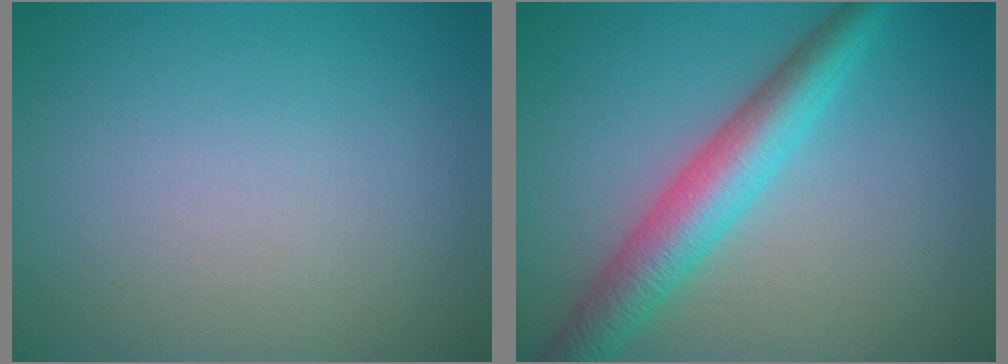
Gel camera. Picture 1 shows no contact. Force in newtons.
{"total": 5.7, "press": 5.7, "slide": 0.0}